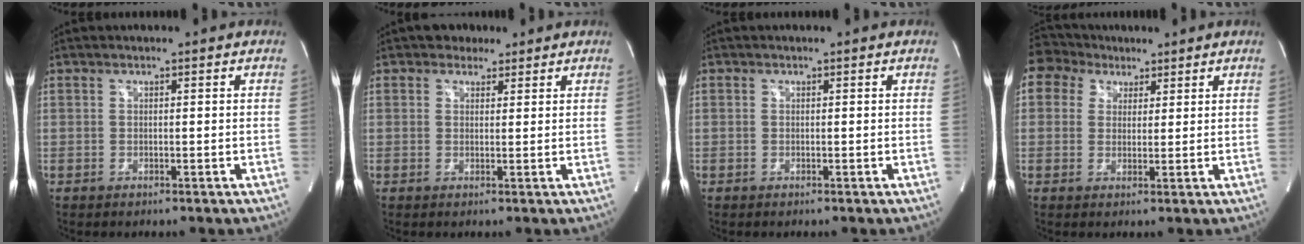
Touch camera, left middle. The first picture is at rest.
{"total": 2.6, "force": [1.9, 1.7, 0.4], "torque": [-0.006, 0.011, 0.027]}
{"total": 0.0}
{"total": 6.1, "force": [4.0, 4.6, 0.6], "torque": [-0.020, 0.035, 0.077]}